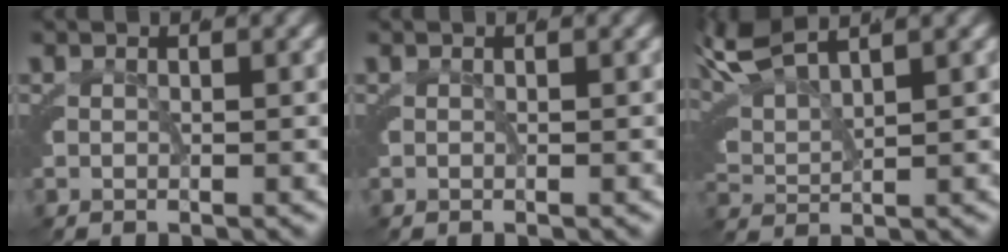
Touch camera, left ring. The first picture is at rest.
{"total": 0.0}
{"total": 6.1, "force": [4.2, 2.8, 3.4], "torque": [-0.091, 0.007, 0.070]}